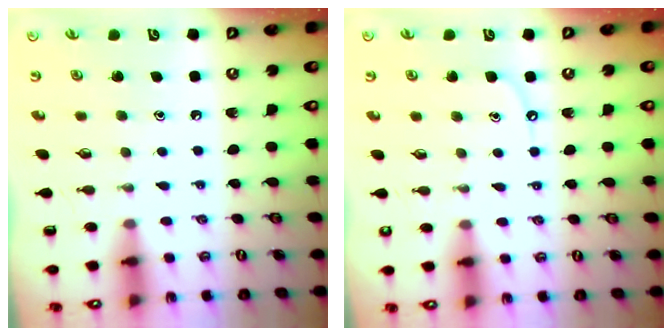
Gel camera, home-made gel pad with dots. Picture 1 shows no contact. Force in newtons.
{"total": 3.8, "press": 3.8, "slide": 0.6}